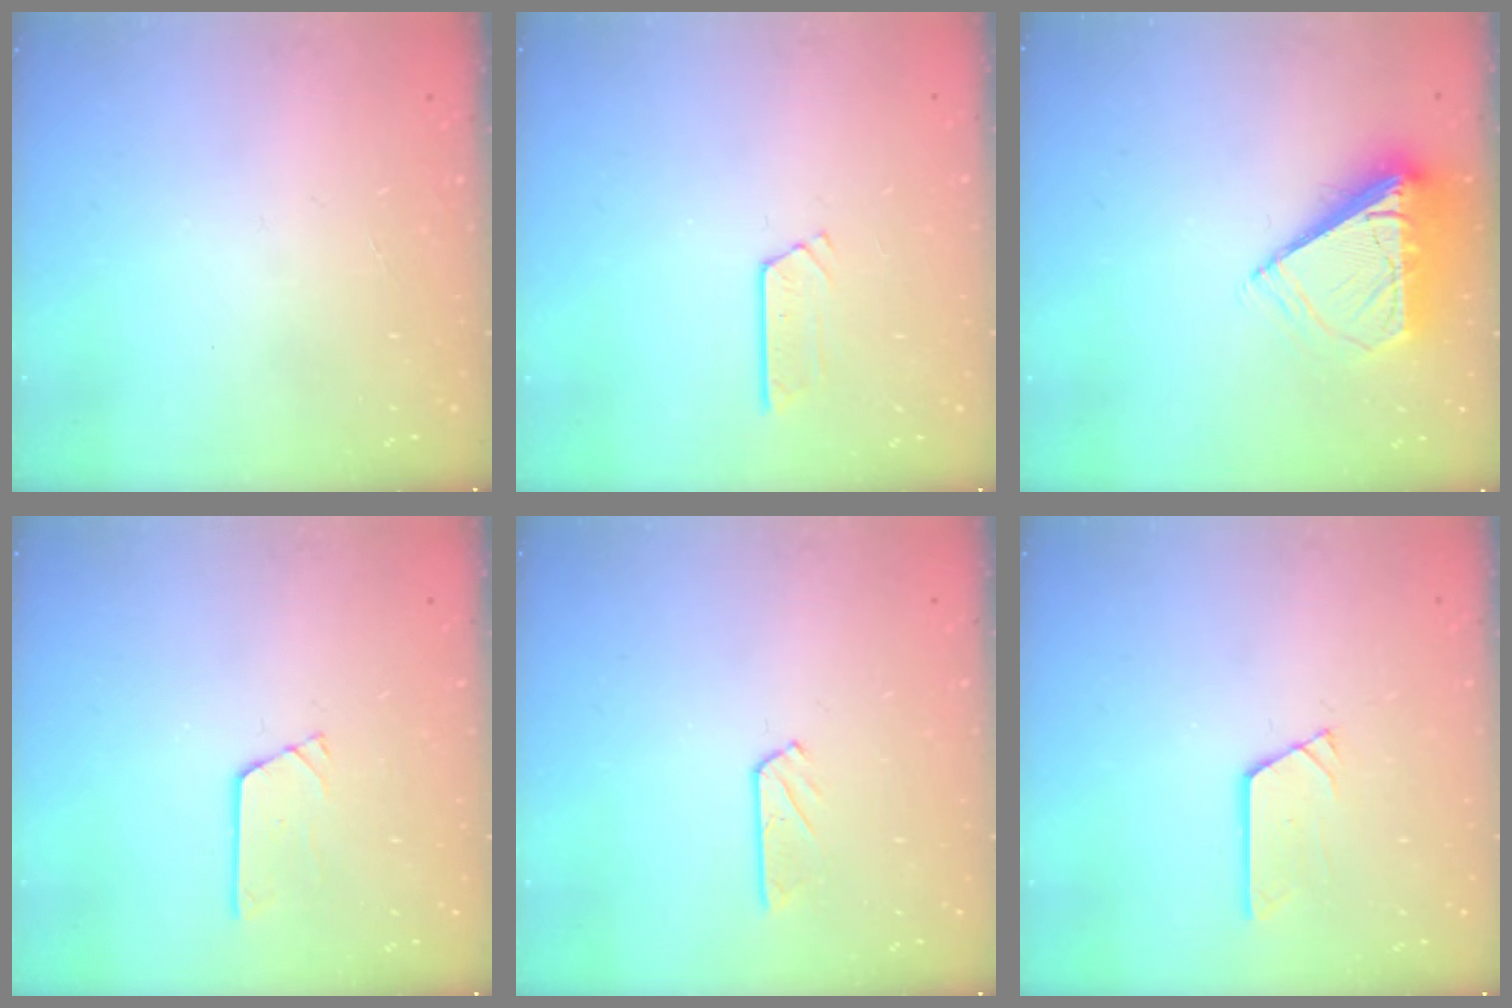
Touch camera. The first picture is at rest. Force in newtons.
{"total": 2.7, "press": 2.7, "slide": 0.2}
{"total": 8.7, "press": 8.6, "slide": 1.3}
{"total": 4.2, "press": 4.2, "slide": 0.3}
{"total": 3.4, "press": 3.4, "slide": 0.4}
{"total": 2.9, "press": 2.9, "slide": 0.3}